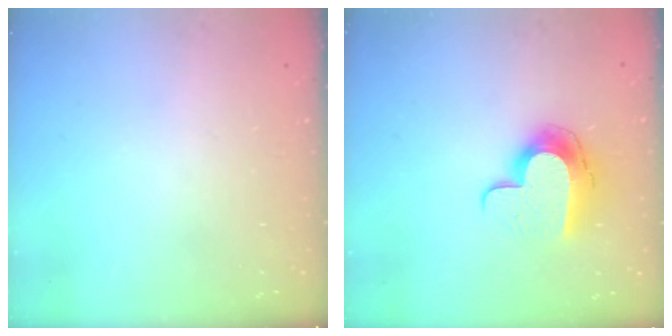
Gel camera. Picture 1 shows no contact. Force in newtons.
{"total": 11.6, "press": 11.6, "slide": 0.9}